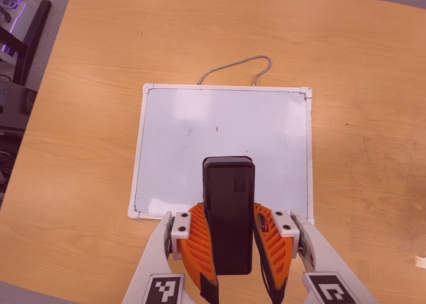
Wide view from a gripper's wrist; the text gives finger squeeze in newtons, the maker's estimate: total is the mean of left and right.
{"total": 9.6, "left": 7.7, "right": 11.5}